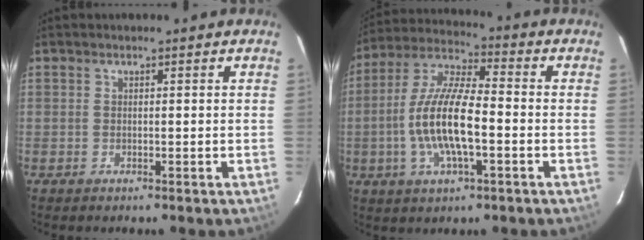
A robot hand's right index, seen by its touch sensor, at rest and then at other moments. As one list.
[{"total": 14.3, "force": [-2.9, 4.5, 13.3], "torque": [-0.269, 0.002, -0.058]}]